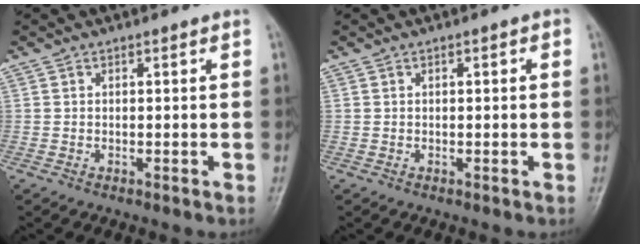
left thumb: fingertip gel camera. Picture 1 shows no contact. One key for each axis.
{"total": 1.1, "fx": 0.2, "fy": 0.4, "fz": 1.0, "tx": -0.013, "ty": 0.002, "tz": 0.002}